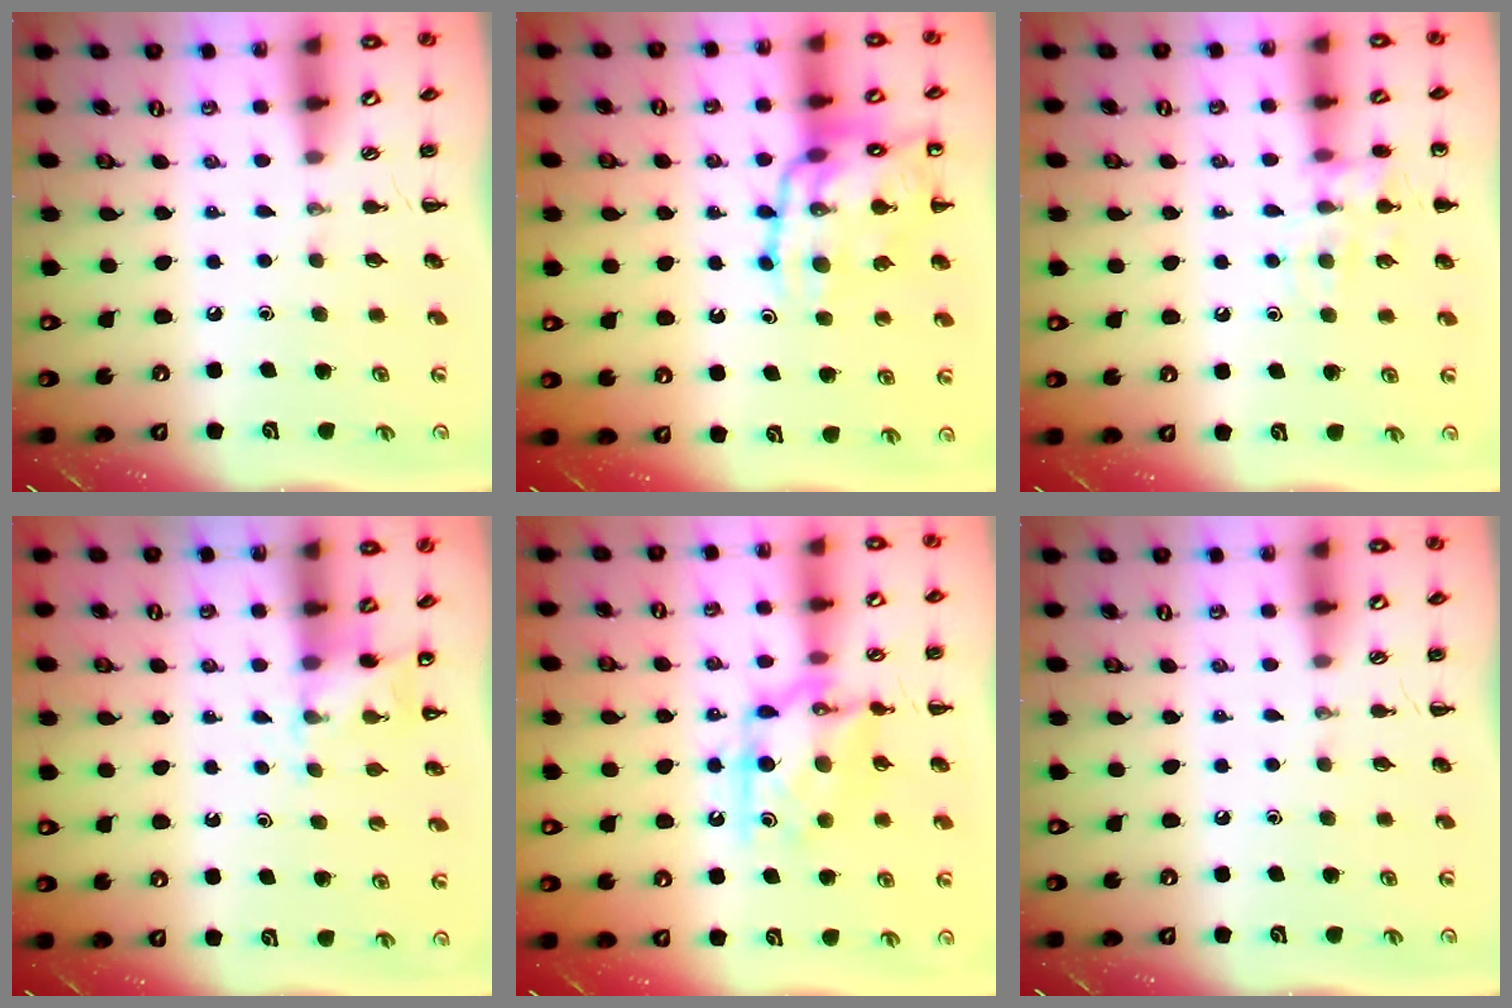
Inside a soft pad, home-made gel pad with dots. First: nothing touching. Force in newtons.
{"total": 17.5, "press": 17.3, "slide": 2.6}
{"total": 10.5, "press": 10.5, "slide": 0.8}
{"total": 6.0, "press": 5.9, "slide": 1.1}
{"total": 13.1, "press": 13.1, "slide": 0.6}
{"total": 0.0}